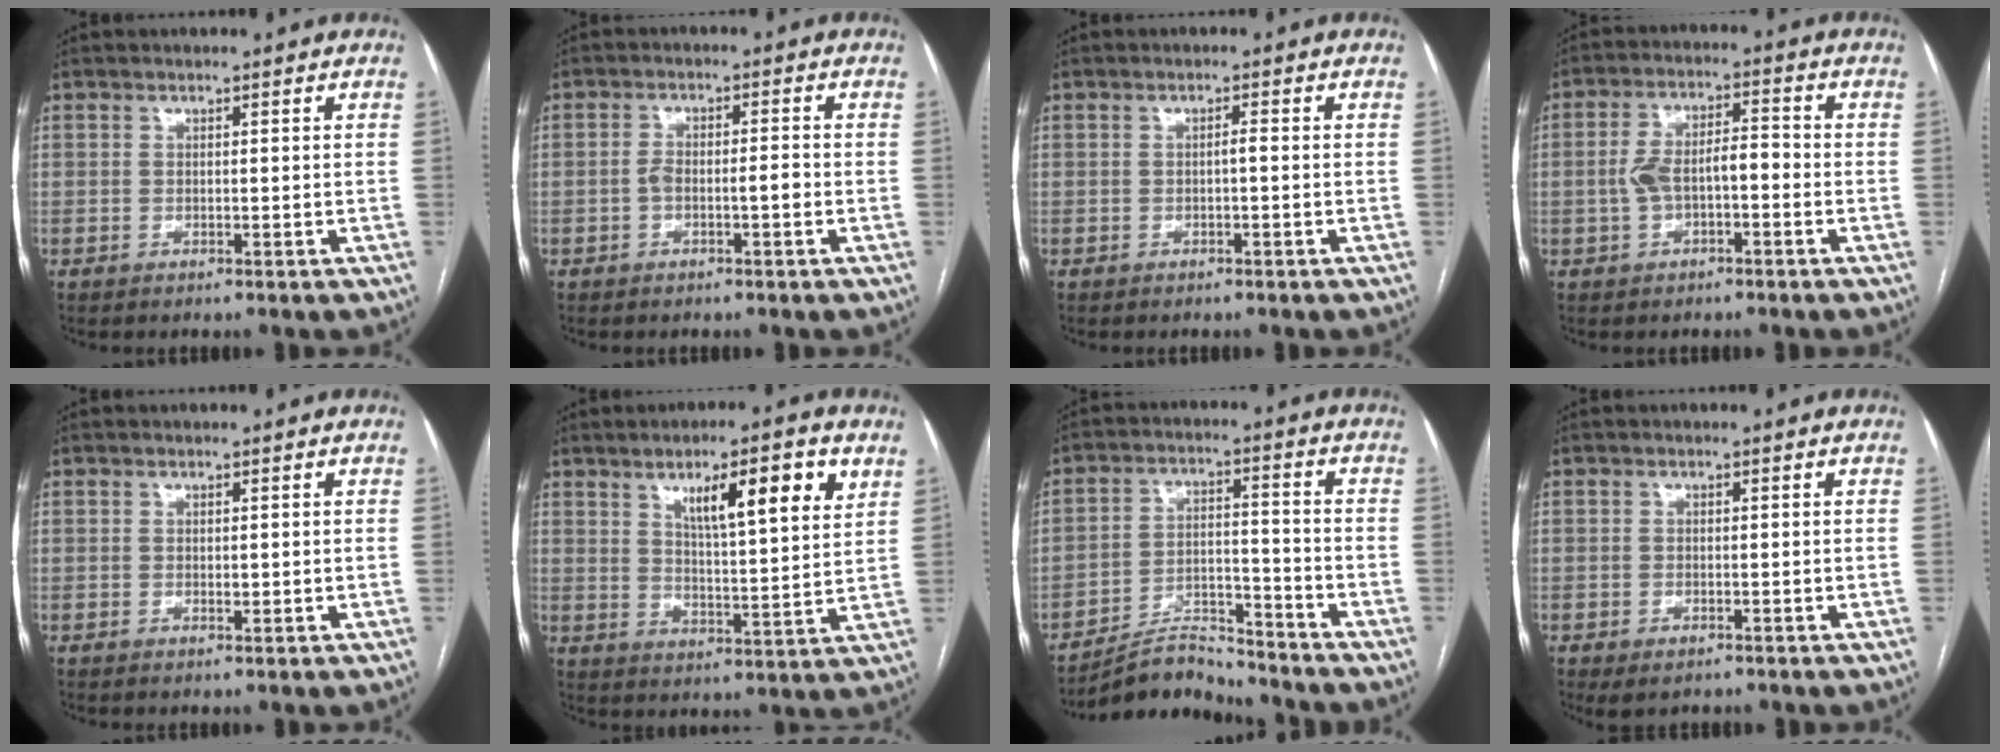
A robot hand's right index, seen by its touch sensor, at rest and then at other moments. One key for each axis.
{"total": 3.4, "fx": -1.1, "fy": 1.1, "fz": 3.1, "tx": -0.057, "ty": 0.013, "tz": -0.015}
{"total": 0.9, "fx": -0.2, "fy": 0.1, "fz": 0.8, "tx": -0.013, "ty": 0.002, "tz": -0.004}
{"total": 6.6, "fx": -1.3, "fy": 3.0, "fz": 5.8, "tx": -0.118, "ty": 0.032, "tz": -0.021}
{"total": 0.8, "fx": 0.0, "fy": 0.4, "fz": 0.6, "tx": -0.009, "ty": -0.001, "tz": 0.000}
{"total": 11.6, "fx": 5.9, "fy": 1.5, "fz": 9.9, "tx": -0.154, "ty": -0.001, "tz": 0.090}
{"total": 7.9, "fx": -7.8, "fy": 1.2, "fz": 0.3, "tx": -0.001, "ty": 0.020, "tz": -0.138}
{"total": 2.5, "fx": -1.6, "fy": 1.3, "fz": 1.4, "tx": -0.022, "ty": -0.003, "tz": -0.016}